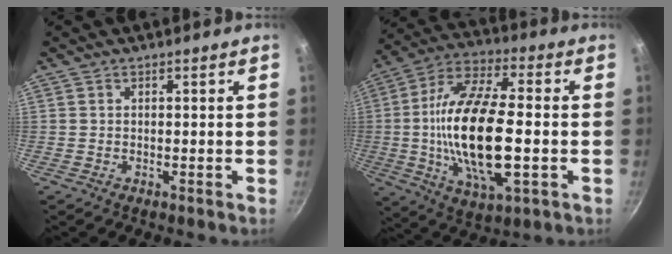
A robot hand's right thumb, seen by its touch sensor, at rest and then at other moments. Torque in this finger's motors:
{"motor_torque": [0.63, 3.41, 2.78, 0.01, 0.65]}